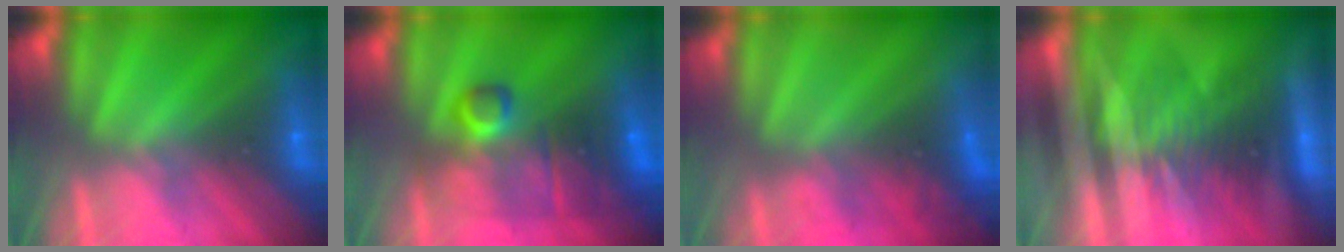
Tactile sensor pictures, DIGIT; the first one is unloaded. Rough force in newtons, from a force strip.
{"total": 7.3}
{"total": 3.4}
{"total": 3.1}